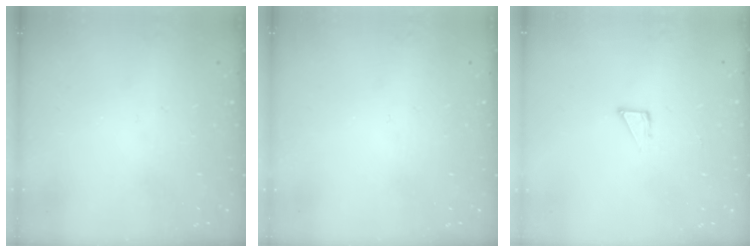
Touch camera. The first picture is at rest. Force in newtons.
{"total": 0.0}
{"total": 2.8, "press": 2.8, "slide": 0.2}